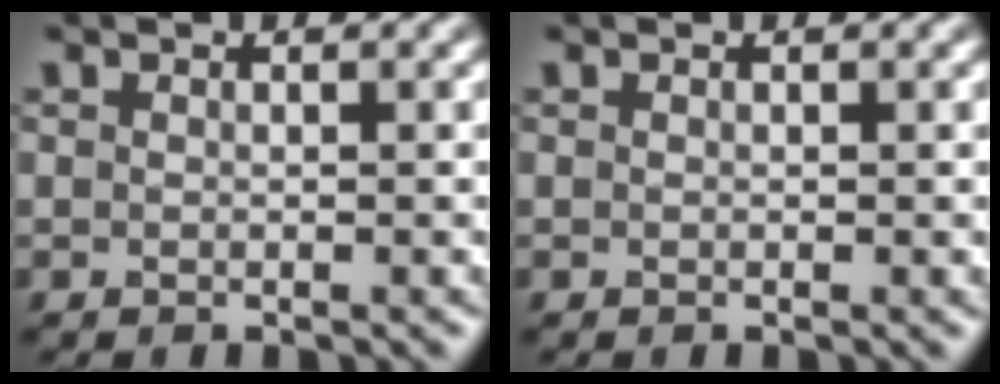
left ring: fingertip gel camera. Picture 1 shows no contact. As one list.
[{"total": 0.0}]